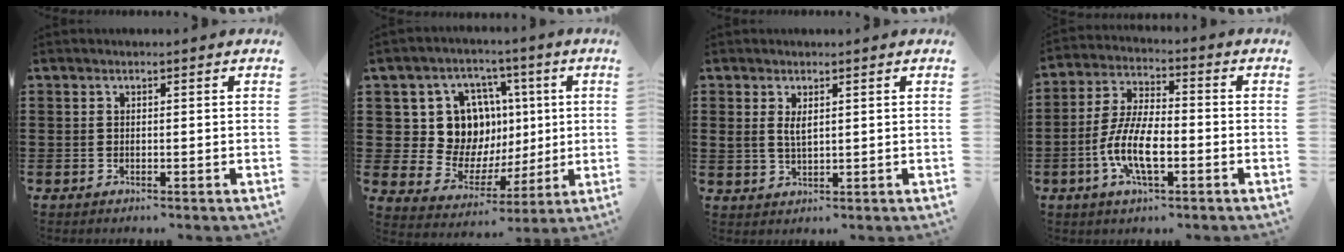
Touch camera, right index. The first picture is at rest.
{"total": 12.4, "force": [3.1, 10.8, 5.2], "torque": [-0.109, -0.007, 0.069]}
{"total": 2.5, "force": [1.1, 1.1, 1.9], "torque": [-0.041, 0.004, 0.019]}
{"total": 9.5, "force": [-3.0, 3.5, 8.3], "torque": [-0.193, -0.012, -0.063]}